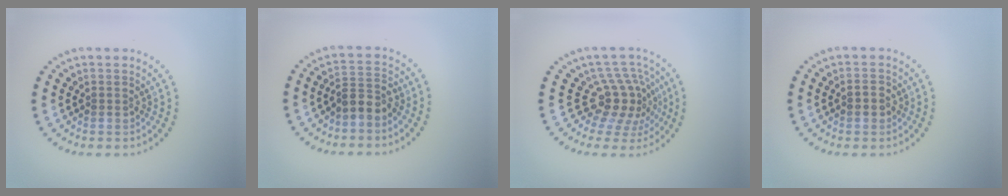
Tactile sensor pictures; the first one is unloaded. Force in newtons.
{"total": 2.5, "press": 2.2, "slide": 1.2}
{"total": 4.5, "press": 3.2, "slide": 3.1}
{"total": 1.3, "press": 1.2, "slide": 0.2}